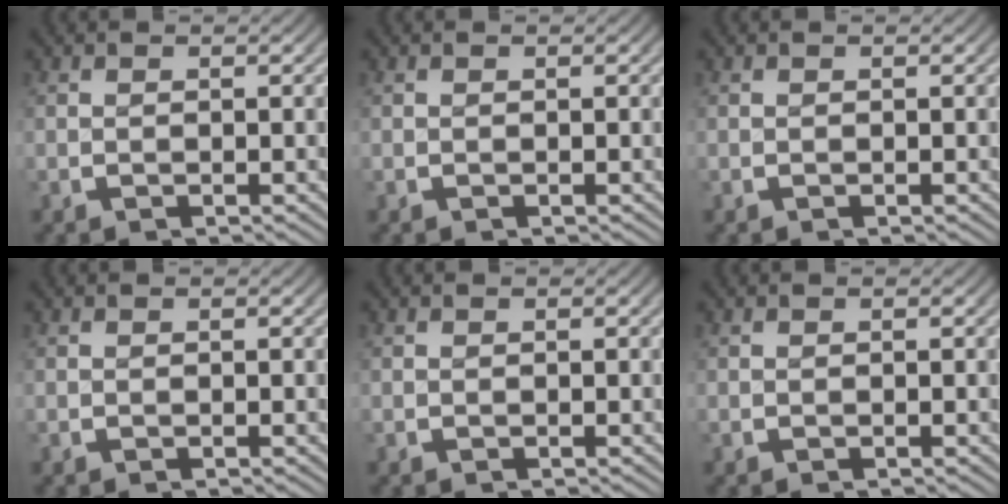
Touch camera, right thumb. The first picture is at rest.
{"total": 0.0}
{"total": 0.0}
{"total": 0.0}
{"total": 0.0}
{"total": 0.0}